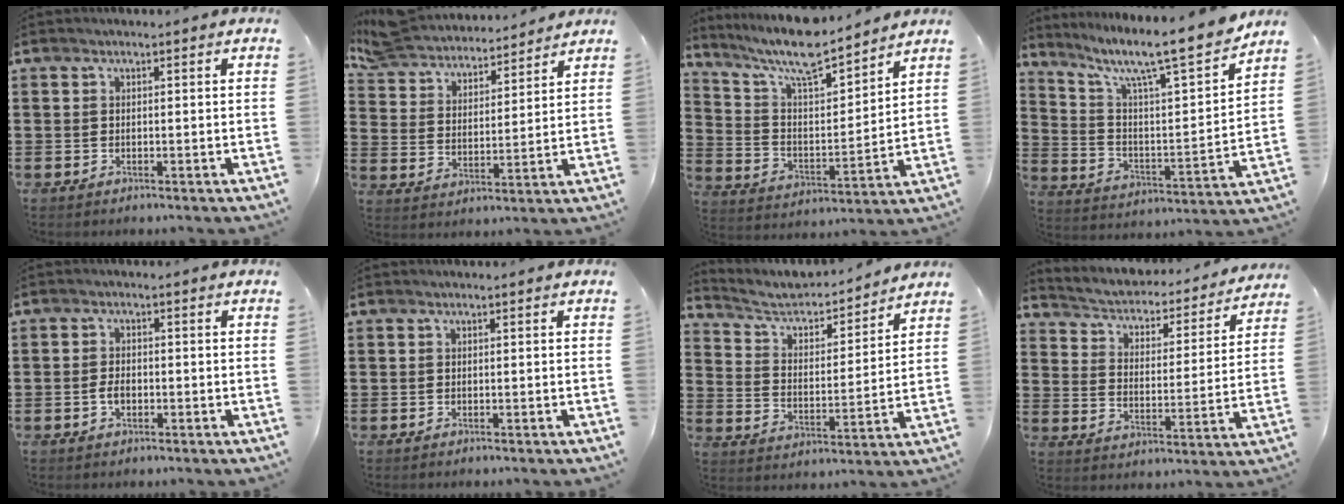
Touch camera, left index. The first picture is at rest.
{"total": 6.0, "force": [5.9, 1.0, 0.6], "torque": [-0.043, -0.035, 0.102]}
{"total": 10.3, "force": [9.0, 1.7, 4.7], "torque": [-0.126, -0.048, 0.159]}
{"total": 10.1, "force": [8.4, 1.0, 5.6], "torque": [-0.127, -0.065, 0.131]}
{"total": 2.2, "force": [-0.6, 1.2, 1.8], "torque": [-0.050, -0.003, -0.016]}
{"total": 0.0}
{"total": 5.2, "force": [4.7, 1.5, 1.7], "torque": [-0.059, -0.035, 0.075]}
{"total": 2.7, "force": [2.6, 0.8, 0.6], "torque": [-0.031, -0.026, 0.033]}